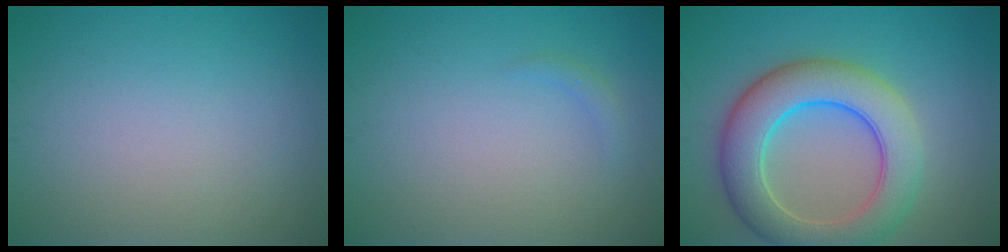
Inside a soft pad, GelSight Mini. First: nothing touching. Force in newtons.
{"total": 0.8, "press": 0.8, "slide": 0.1}
{"total": 8.4, "press": 8.3, "slide": 0.6}